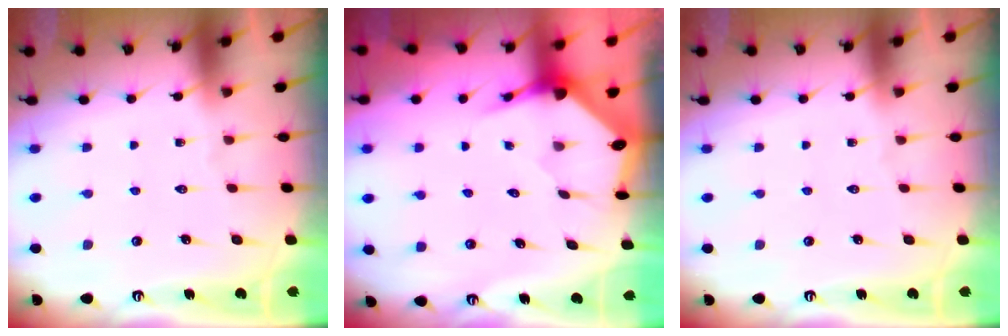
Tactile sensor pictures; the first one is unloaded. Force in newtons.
{"total": 3.6, "press": 3.6, "slide": 0.5}
{"total": 0.0}